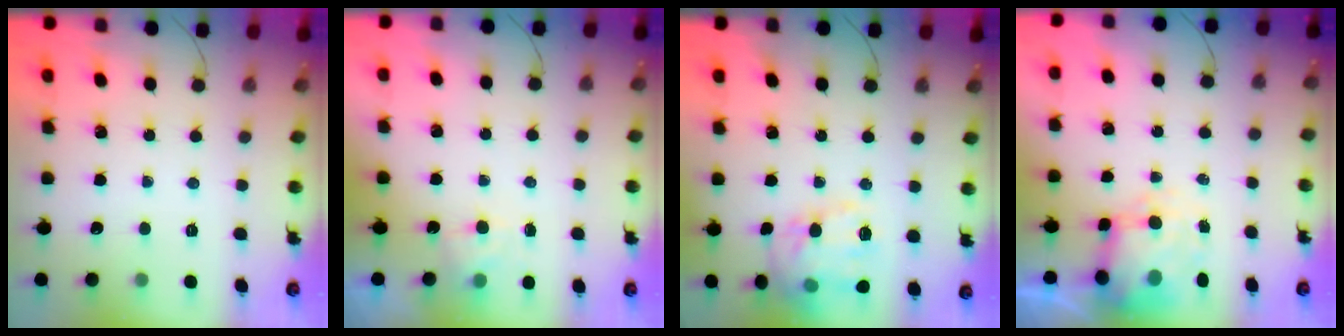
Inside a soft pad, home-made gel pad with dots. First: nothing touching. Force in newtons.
{"total": 3.9, "press": 3.6, "slide": 1.3}
{"total": 13.5, "press": 13.5, "slide": 0.4}
{"total": 8.4, "press": 8.3, "slide": 1.4}